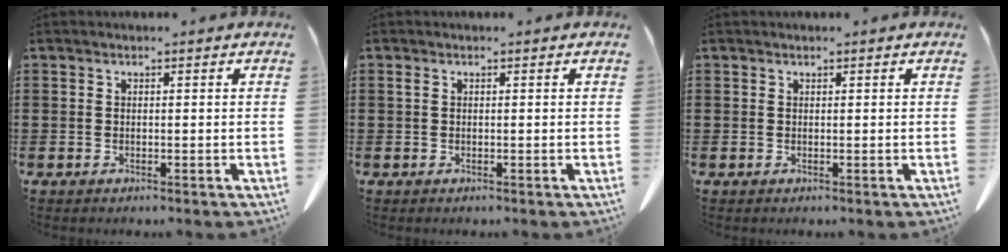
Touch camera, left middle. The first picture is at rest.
{"total": 0.5, "force": [0.1, 0.2, 0.4], "torque": [-0.011, 0.002, 0.001]}
{"total": 0.0}